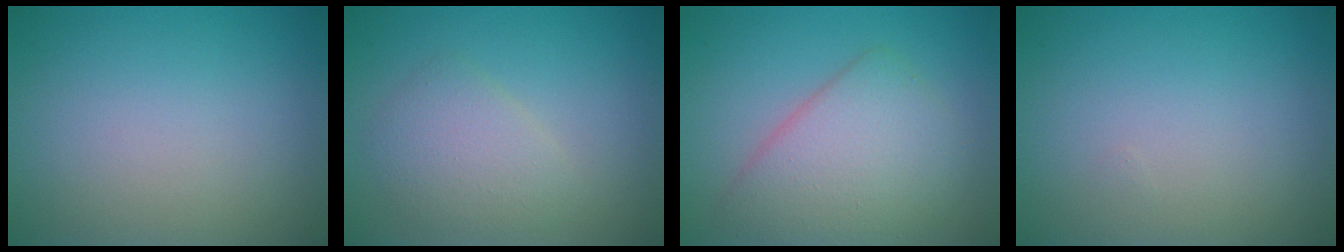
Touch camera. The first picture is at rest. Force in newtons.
{"total": 2.8, "press": 2.8, "slide": 0.2}
{"total": 5.4, "press": 5.4, "slide": 0.1}
{"total": 0.0}